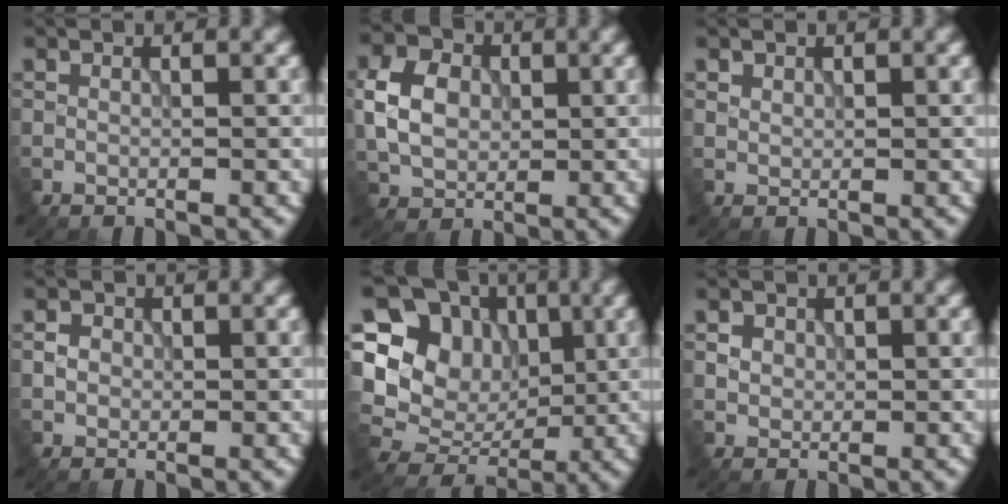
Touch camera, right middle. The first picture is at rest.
{"total": 5.2, "force": [0.4, 4.1, 3.2], "torque": [-0.069, 0.010, 0.002]}
{"total": 0.7, "force": [0.5, 0.5, 0.0], "torque": [-0.002, -0.002, 0.012]}
{"total": 1.2, "force": [0.0, 1.2, 0.3], "torque": [-0.003, -0.002, -0.002]}
{"total": 10.5, "force": [2.0, 9.1, 4.9], "torque": [-0.103, 0.010, 0.024]}
{"total": 1.4, "force": [0.4, 1.3, 0.4], "torque": [-0.006, -0.006, 0.015]}